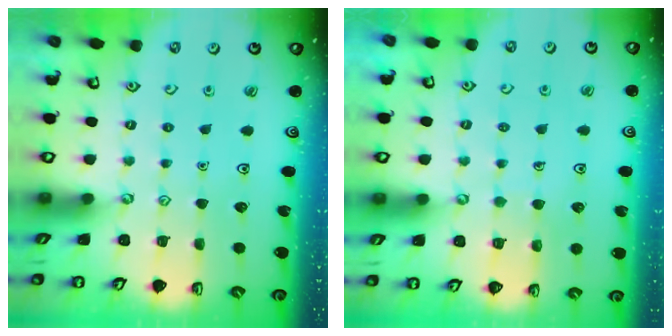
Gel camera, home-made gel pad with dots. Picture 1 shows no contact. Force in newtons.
{"total": 4.8, "press": 4.8, "slide": 0.4}